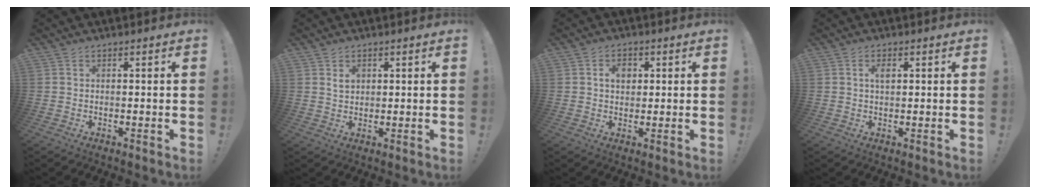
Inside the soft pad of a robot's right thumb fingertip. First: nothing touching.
{"total": 2.5, "force": [1.2, 1.6, 1.4], "torque": [-0.023, -0.001, 0.022]}
{"total": 4.4, "force": [1.0, 3.2, 2.8], "torque": [-0.045, 0.005, 0.013]}
{"total": 2.1, "force": [0.6, 1.0, 1.7], "torque": [-0.029, 0.001, 0.008]}